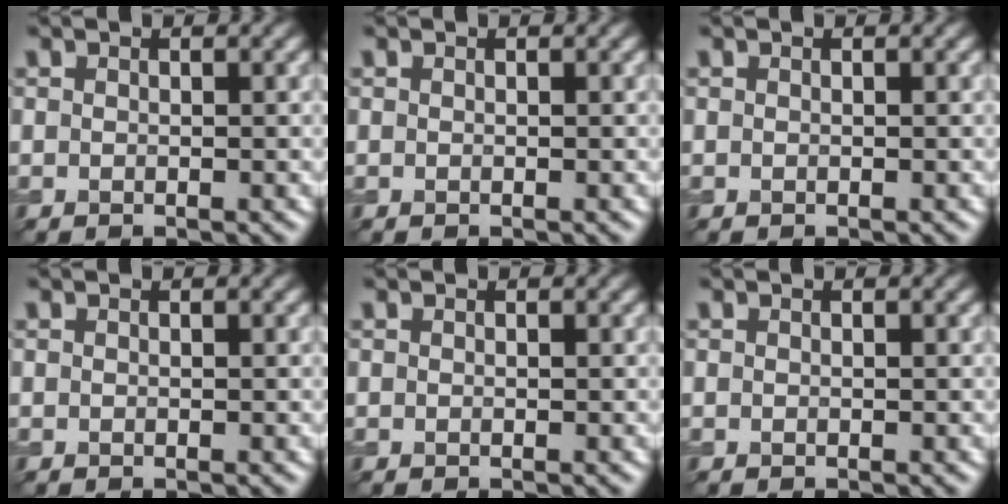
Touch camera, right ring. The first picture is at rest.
{"total": 0.0}
{"total": 0.0}
{"total": 0.0}
{"total": 0.0}
{"total": 0.0}